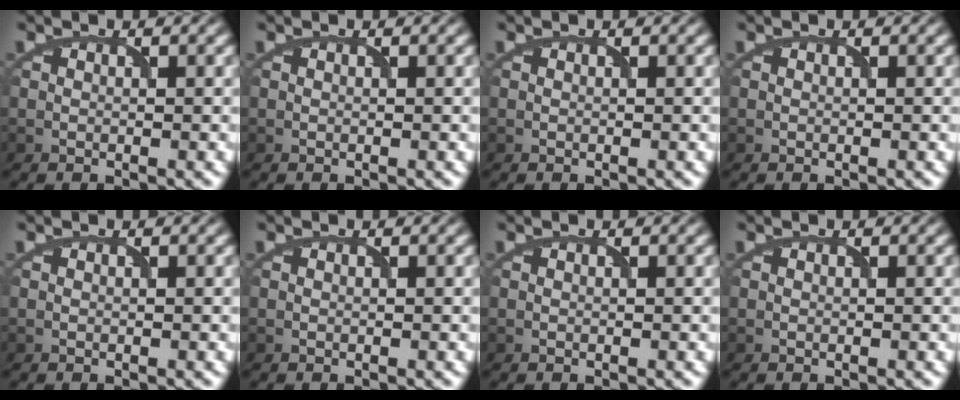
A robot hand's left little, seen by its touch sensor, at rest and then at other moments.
{"total": 0.0}
{"total": 0.0}
{"total": 0.0}
{"total": 0.0}
{"total": 0.0}
{"total": 0.0}
{"total": 0.0}